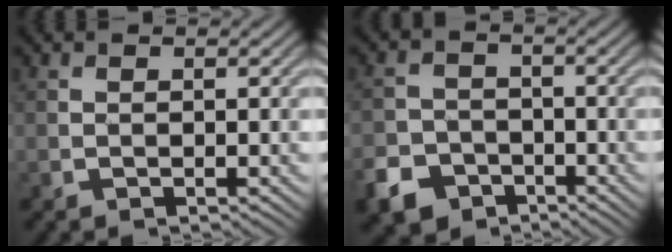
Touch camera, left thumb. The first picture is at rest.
{"total": 6.7, "force": [-4.2, 4.6, 2.3], "torque": [-0.053, -0.012, -0.086]}